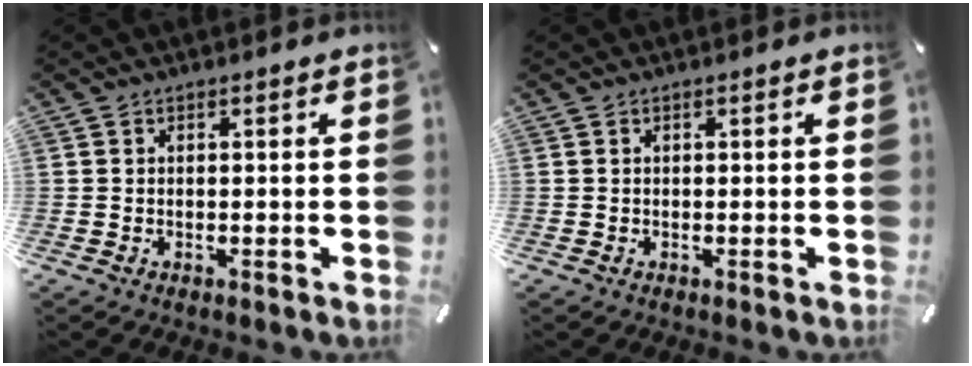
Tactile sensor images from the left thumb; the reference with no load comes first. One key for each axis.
{"total": 0.0}